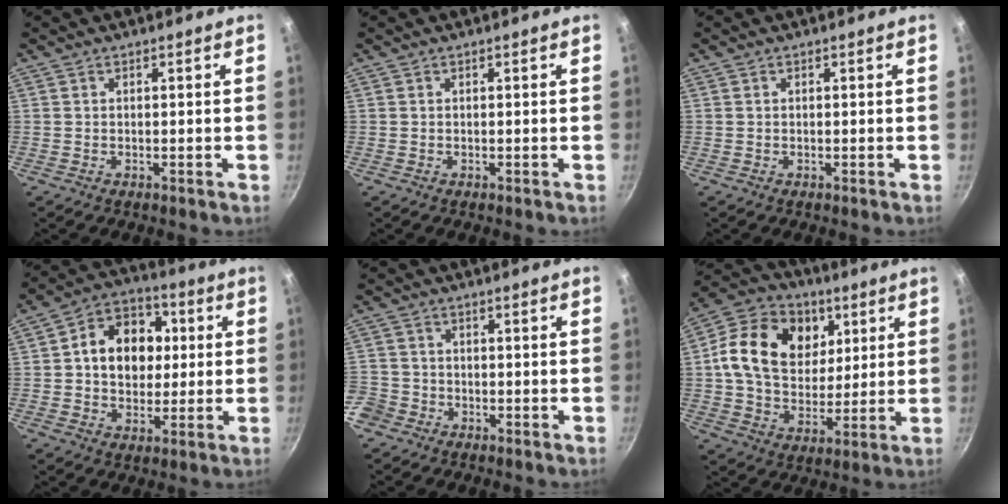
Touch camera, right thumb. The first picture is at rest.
{"total": 0.0}
{"total": 0.0}
{"total": 14.1, "force": [1.8, 11.0, 8.6], "torque": [-0.098, 0.016, 0.016]}
{"total": 7.8, "force": [-3.6, 6.4, 2.6], "torque": [-0.064, 0.039, -0.070]}
{"total": 19.5, "force": [5.4, 14.7, 11.7], "torque": [-0.183, -0.001, 0.083]}